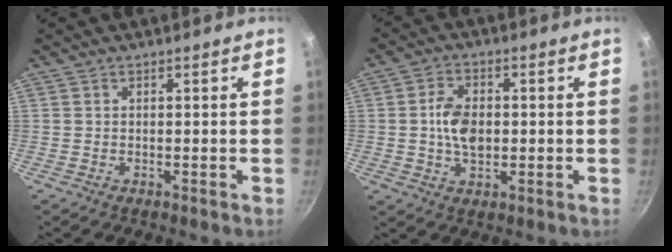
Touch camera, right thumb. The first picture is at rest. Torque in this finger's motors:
{"motor_torque": [0.93, 1.13, 0.70, 0.23, 0.03]}